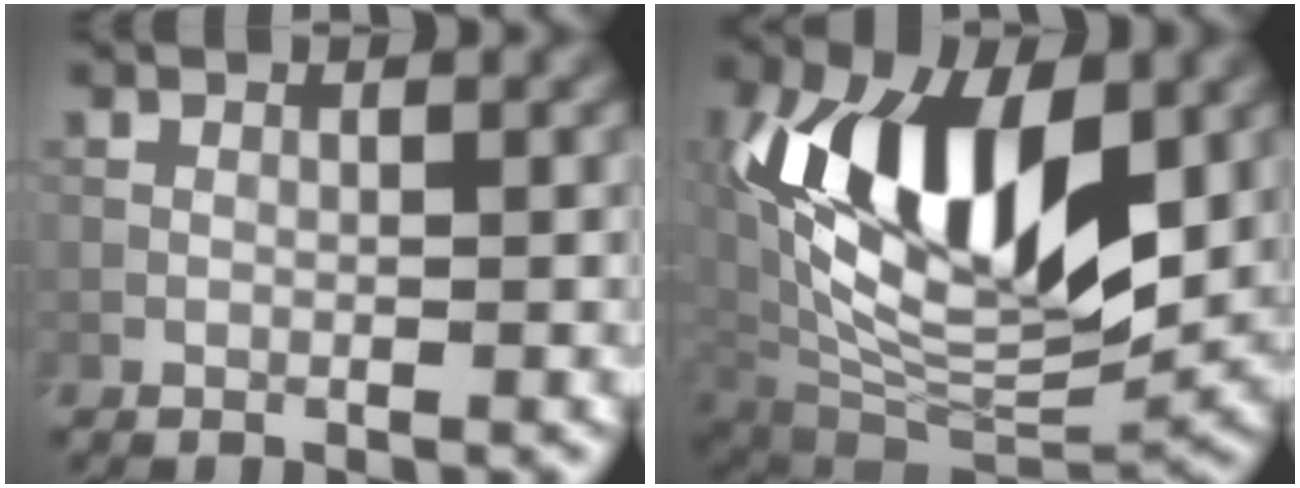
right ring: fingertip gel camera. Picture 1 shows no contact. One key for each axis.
{"total": 14.3, "fx": 2.4, "fy": 7.6, "fz": 11.9, "tx": -0.213, "ty": -0.009, "tz": 0.039}